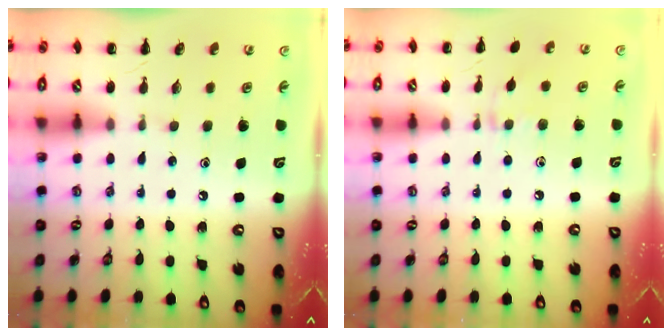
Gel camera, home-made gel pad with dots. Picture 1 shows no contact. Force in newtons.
{"total": 4.2, "press": 3.9, "slide": 1.5}